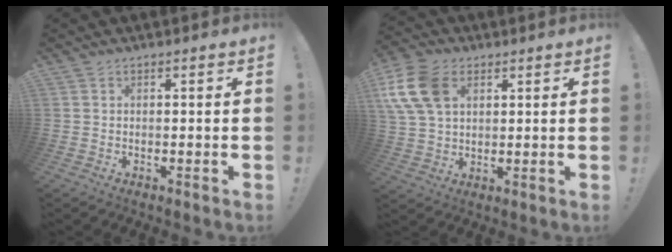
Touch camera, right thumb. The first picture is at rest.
{"total": 14.3, "force": [4.7, 9.9, 9.2], "torque": [-0.198, -0.006, 0.093]}